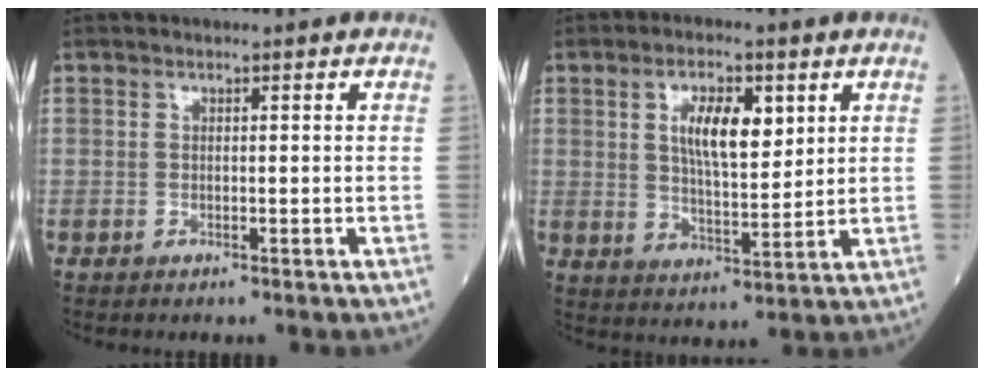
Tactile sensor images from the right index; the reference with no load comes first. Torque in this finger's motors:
{"motor_torque": [0.90, 0.30, 0.21, 0.10]}